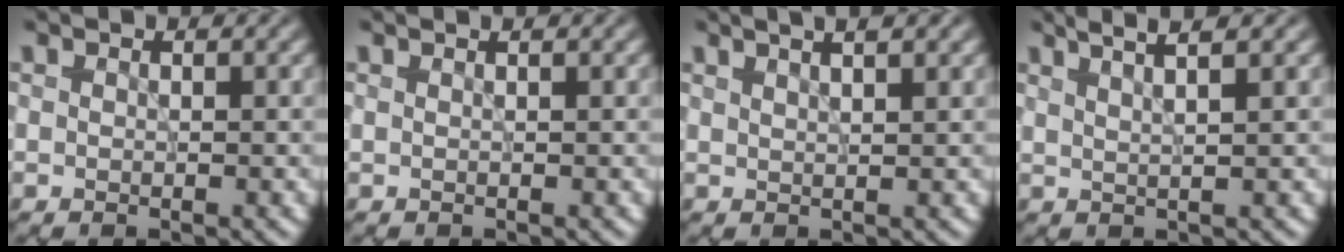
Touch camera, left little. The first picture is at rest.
{"total": 1.0, "force": [0.5, 0.4, 0.8], "torque": [-0.008, 0.001, -0.002]}
{"total": 5.0, "force": [3.2, 2.0, 3.4], "torque": [-0.013, 0.033, 0.014]}
{"total": 4.5, "force": [3.1, 1.2, 3.1], "torque": [-0.020, 0.023, 0.013]}